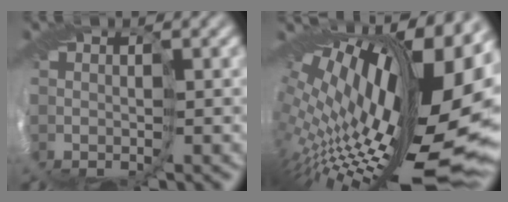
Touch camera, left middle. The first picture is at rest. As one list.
[{"total": 15.3, "force": [2.4, 6.2, 13.8], "torque": [-0.215, -0.020, 0.056]}]